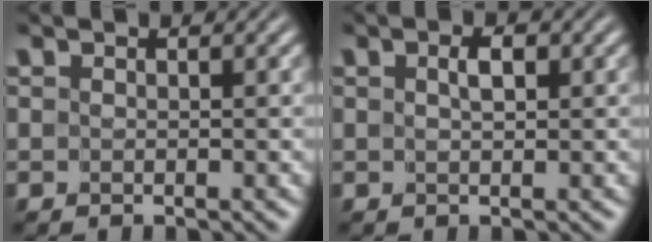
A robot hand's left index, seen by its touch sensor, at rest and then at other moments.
{"total": 1.2, "force": [0.4, 0.5, 1.1], "torque": [-0.018, 0.000, 0.007]}